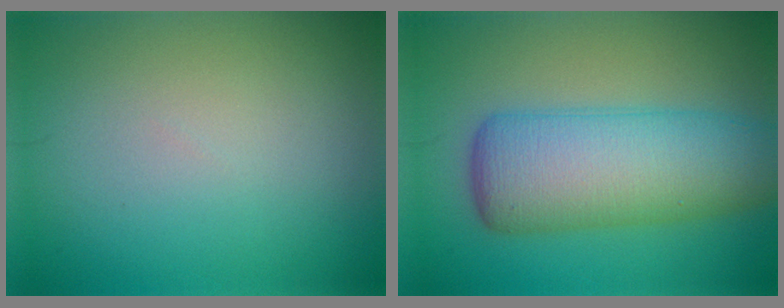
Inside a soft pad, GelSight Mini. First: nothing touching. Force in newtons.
{"total": 9.1, "press": 9.1, "slide": 0.5}